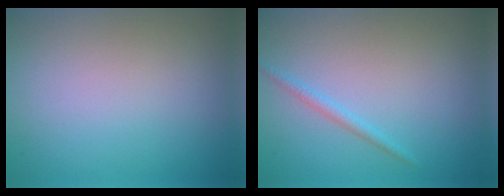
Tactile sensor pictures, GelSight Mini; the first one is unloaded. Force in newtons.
{"total": 1.0, "press": 1.0, "slide": 0.1}